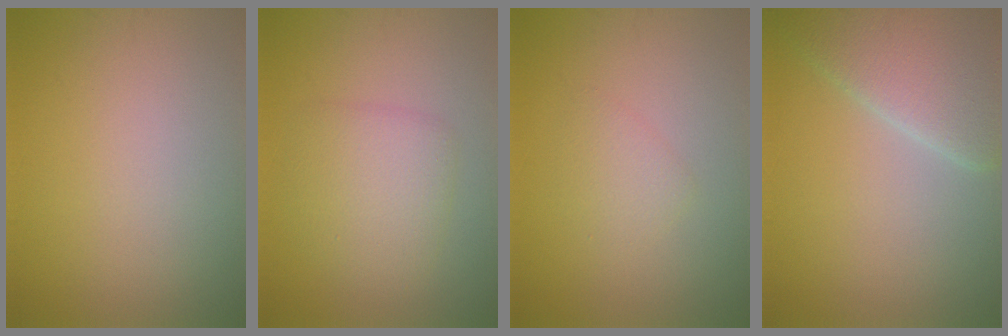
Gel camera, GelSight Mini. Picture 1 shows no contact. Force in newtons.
{"total": 3.6, "press": 3.6, "slide": 0.2}
{"total": 1.5, "press": 1.5, "slide": 0.1}
{"total": 6.9, "press": 6.8, "slide": 0.5}